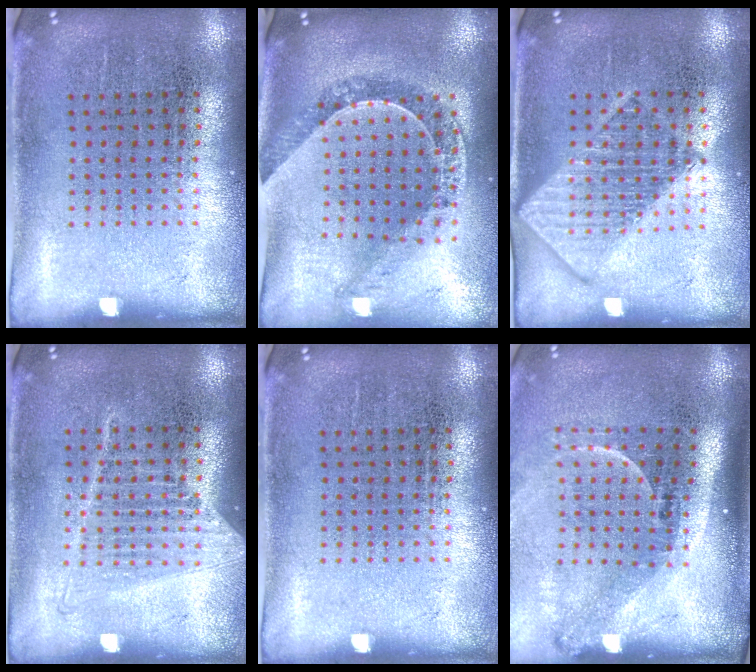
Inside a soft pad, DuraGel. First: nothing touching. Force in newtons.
{"total": 1.0, "press": 1.0, "slide": 0.1}
{"total": 2.0, "press": 1.9, "slide": 0.2}
{"total": 1.2, "press": 1.1, "slide": 0.5}
{"total": 0.0}
{"total": 2.2, "press": 1.6, "slide": 1.6}